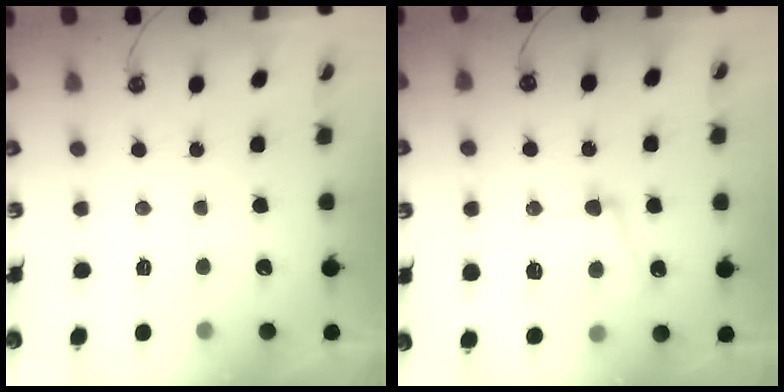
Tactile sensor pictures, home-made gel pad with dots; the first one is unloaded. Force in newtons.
{"total": 6.0, "press": 5.9, "slide": 1.2}